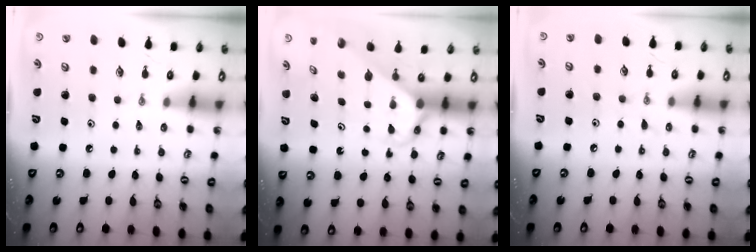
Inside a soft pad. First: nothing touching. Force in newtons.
{"total": 2.8, "press": 2.8, "slide": 0.2}
{"total": 5.1, "press": 5.1, "slide": 0.5}